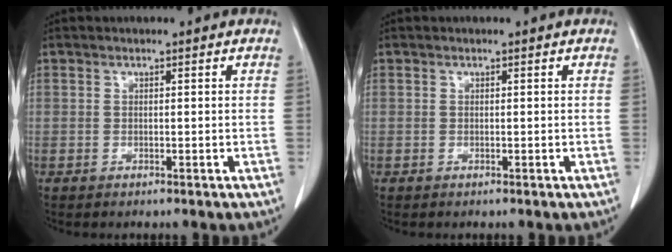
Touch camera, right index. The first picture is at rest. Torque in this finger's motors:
{"motor_torque": [0.00, 0.00, 0.00, 0.00]}